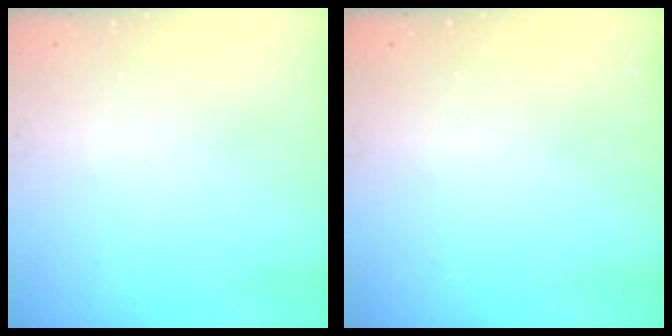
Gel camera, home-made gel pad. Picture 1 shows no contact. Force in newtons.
{"total": 0.0}